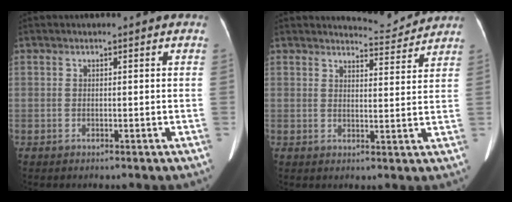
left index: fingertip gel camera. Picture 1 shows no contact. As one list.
[{"total": 4.6, "force": [4.6, -0.2, -0.7], "torque": [-0.003, -0.014, 0.063]}]